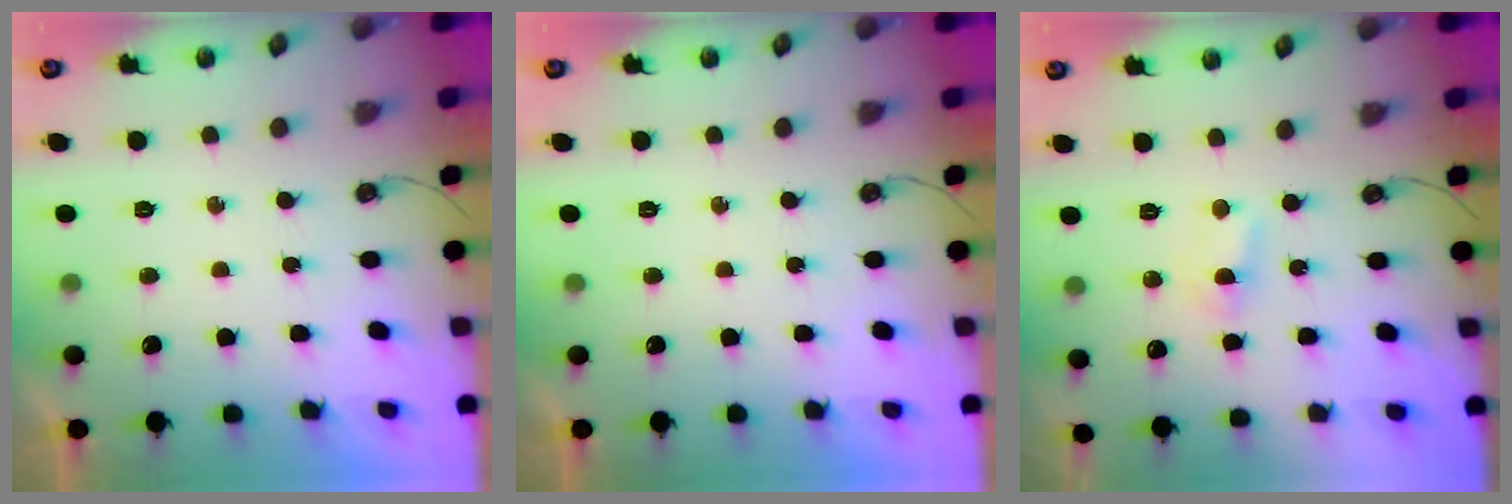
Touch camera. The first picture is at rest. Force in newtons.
{"total": 0.0}
{"total": 2.7, "press": 2.7, "slide": 0.3}